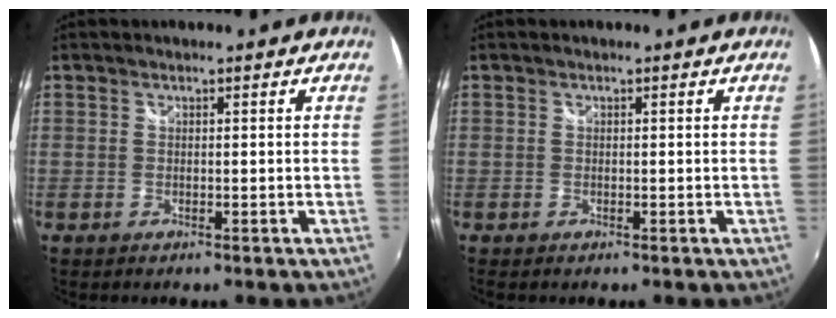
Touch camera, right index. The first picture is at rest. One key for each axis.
{"total": 0.0}